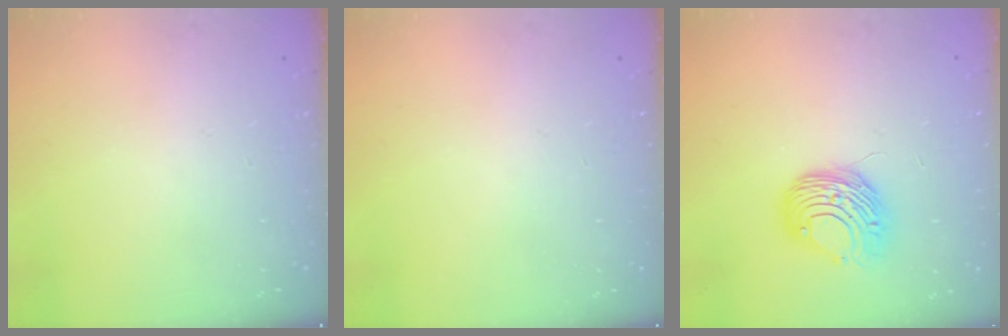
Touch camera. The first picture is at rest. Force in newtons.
{"total": 0.0}
{"total": 8.9, "press": 8.9, "slide": 0.5}